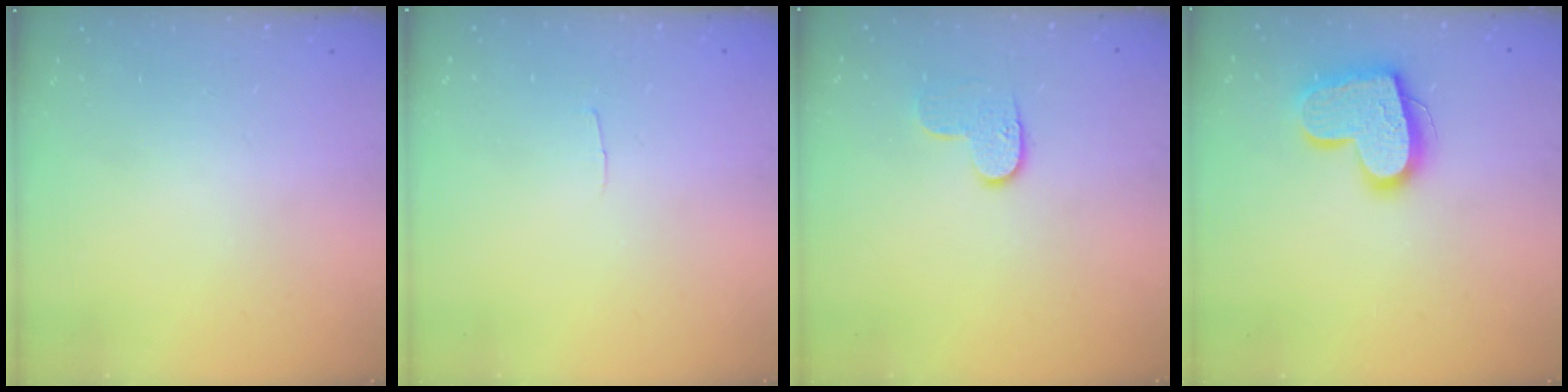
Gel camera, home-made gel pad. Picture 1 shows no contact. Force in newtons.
{"total": 2.0, "press": 2.0, "slide": 0.2}
{"total": 6.2, "press": 6.2, "slide": 0.3}
{"total": 16.9, "press": 16.9, "slide": 1.3}